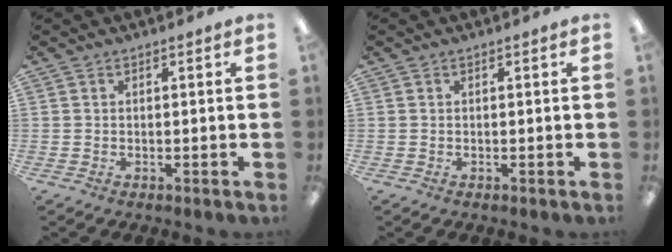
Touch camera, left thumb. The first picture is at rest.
{"total": 0.0}